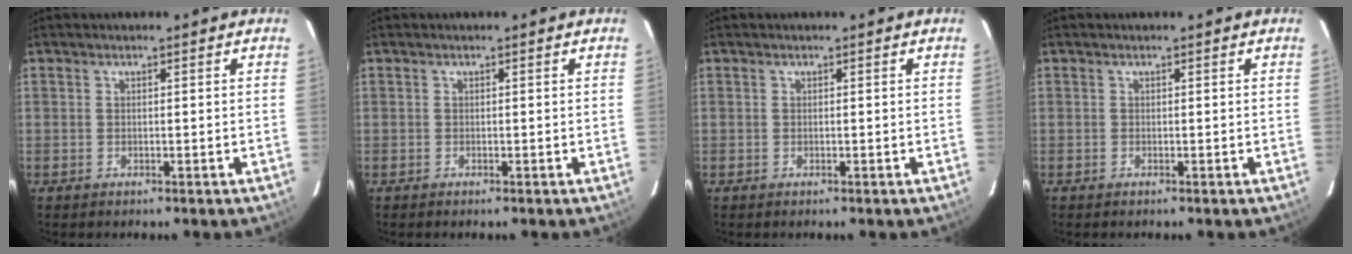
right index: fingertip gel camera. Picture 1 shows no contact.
{"total": 0.0}
{"total": 0.0}
{"total": 0.0}